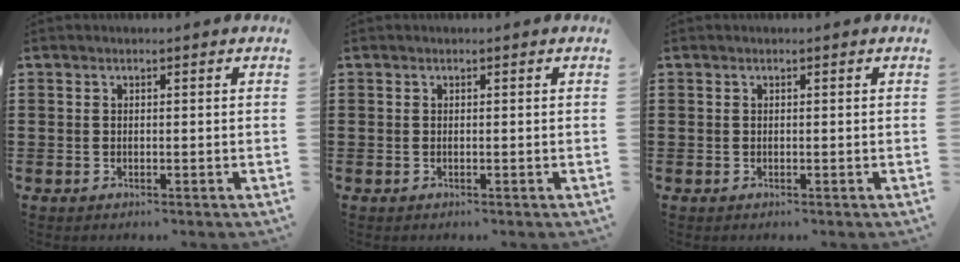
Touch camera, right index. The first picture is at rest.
{"total": 0.0}
{"total": 0.0}